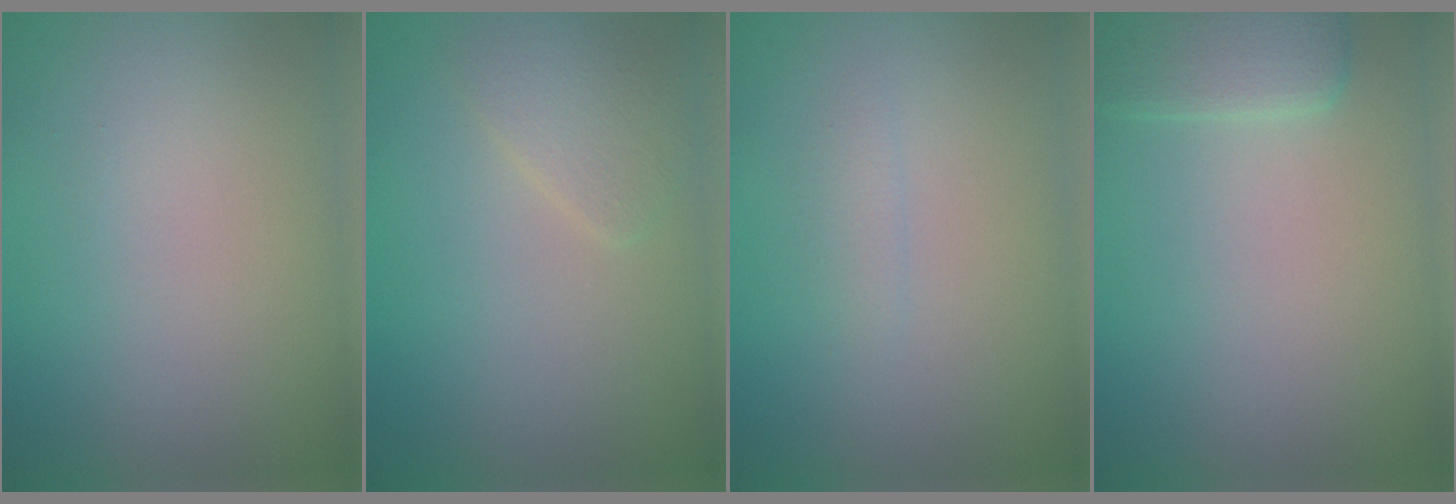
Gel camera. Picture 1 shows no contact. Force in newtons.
{"total": 1.8, "press": 1.8, "slide": 0.1}
{"total": 0.7, "press": 0.7, "slide": 0.0}
{"total": 2.9, "press": 2.8, "slide": 0.2}